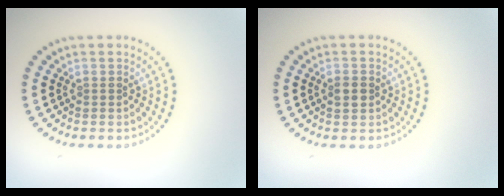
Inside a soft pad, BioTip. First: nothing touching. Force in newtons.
{"total": 1.8, "press": 1.8, "slide": 0.0}